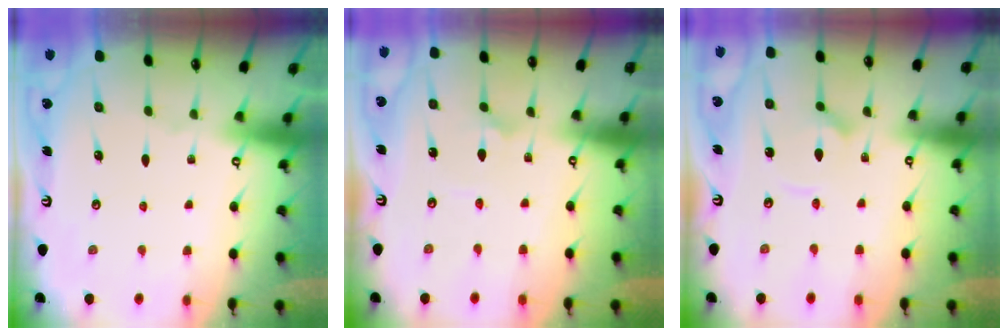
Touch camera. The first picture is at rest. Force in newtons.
{"total": 2.2, "press": 2.2, "slide": 0.1}
{"total": 3.2, "press": 3.2, "slide": 0.7}